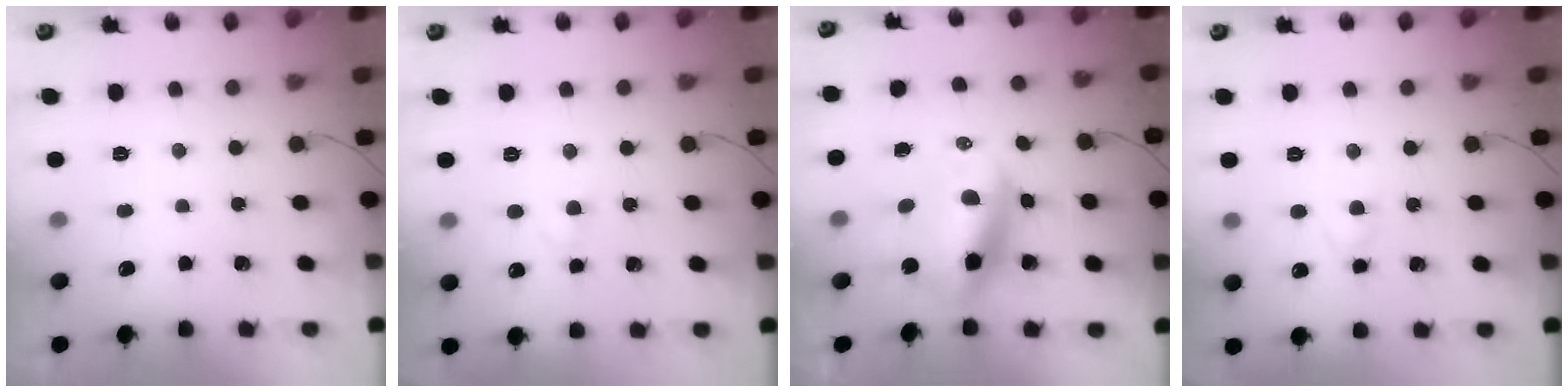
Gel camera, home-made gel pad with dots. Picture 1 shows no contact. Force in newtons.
{"total": 2.1, "press": 1.8, "slide": 1.0}
{"total": 10.5, "press": 10.2, "slide": 2.4}
{"total": 2.4, "press": 2.2, "slide": 1.0}